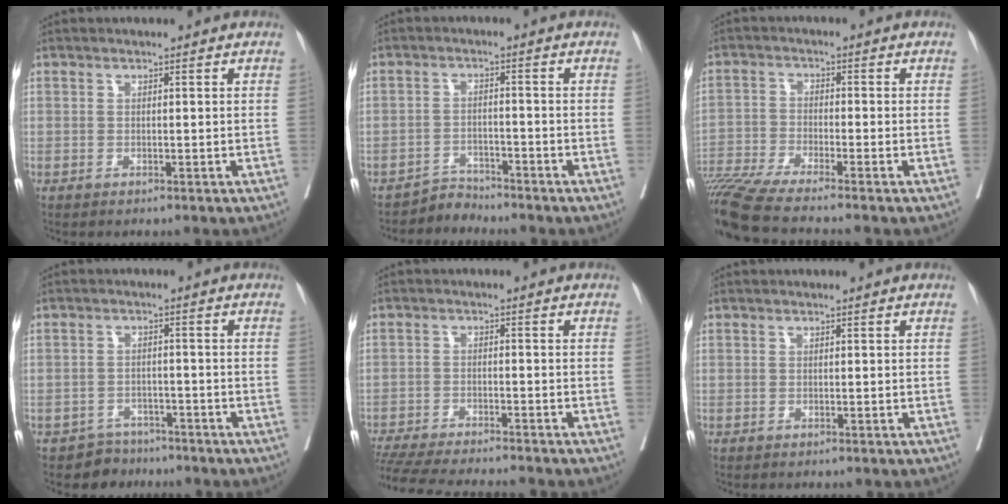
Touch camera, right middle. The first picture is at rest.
{"total": 2.9, "force": [-2.6, 0.2, -1.1], "torque": [0.028, -0.004, -0.046]}
{"total": 12.9, "force": [-11.3, -1.3, 6.0], "torque": [-0.098, -0.023, -0.194]}
{"total": 3.7, "force": [-3.0, 1.9, -0.9], "torque": [0.016, 0.006, -0.050]}
{"total": 14.6, "force": [-13.2, 1.1, 6.1], "torque": [-0.110, -0.029, -0.199]}
{"total": 0.0}